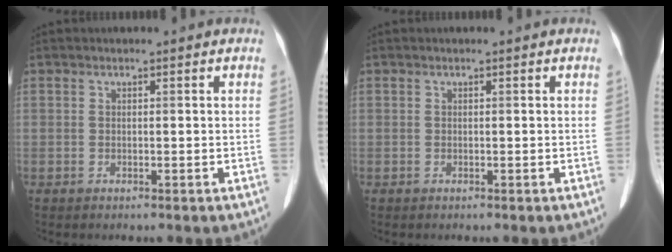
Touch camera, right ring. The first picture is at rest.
{"total": 0.0}